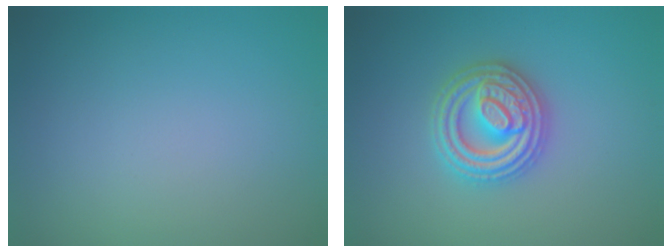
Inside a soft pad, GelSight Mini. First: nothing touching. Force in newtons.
{"total": 4.9, "press": 4.9, "slide": 0.8}